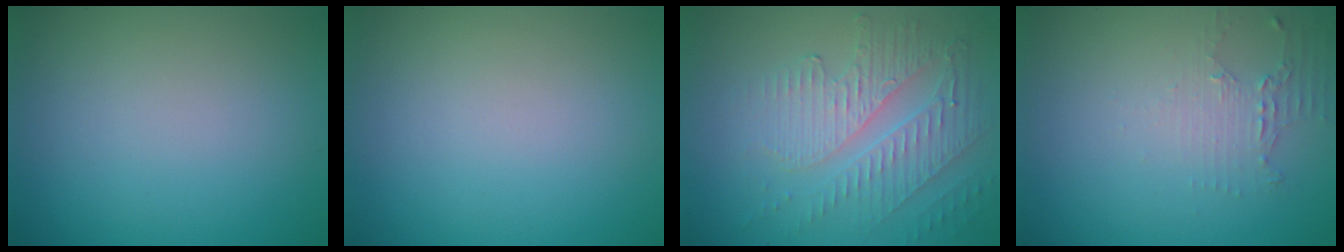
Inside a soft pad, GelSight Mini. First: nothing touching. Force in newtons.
{"total": 0.0}
{"total": 5.3, "press": 3.5, "slide": 3.9}
{"total": 2.0, "press": 1.4, "slide": 1.5}